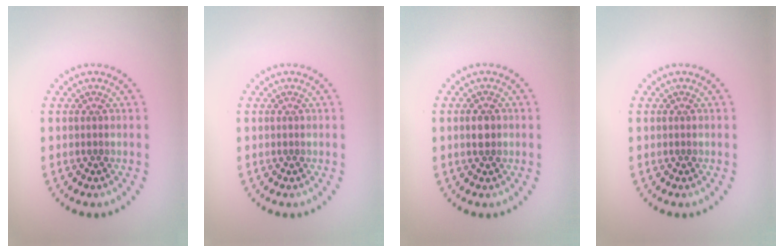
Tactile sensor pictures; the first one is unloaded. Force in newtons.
{"total": 0.0}
{"total": 1.5, "press": 1.5, "slide": 0.3}
{"total": 0.0}